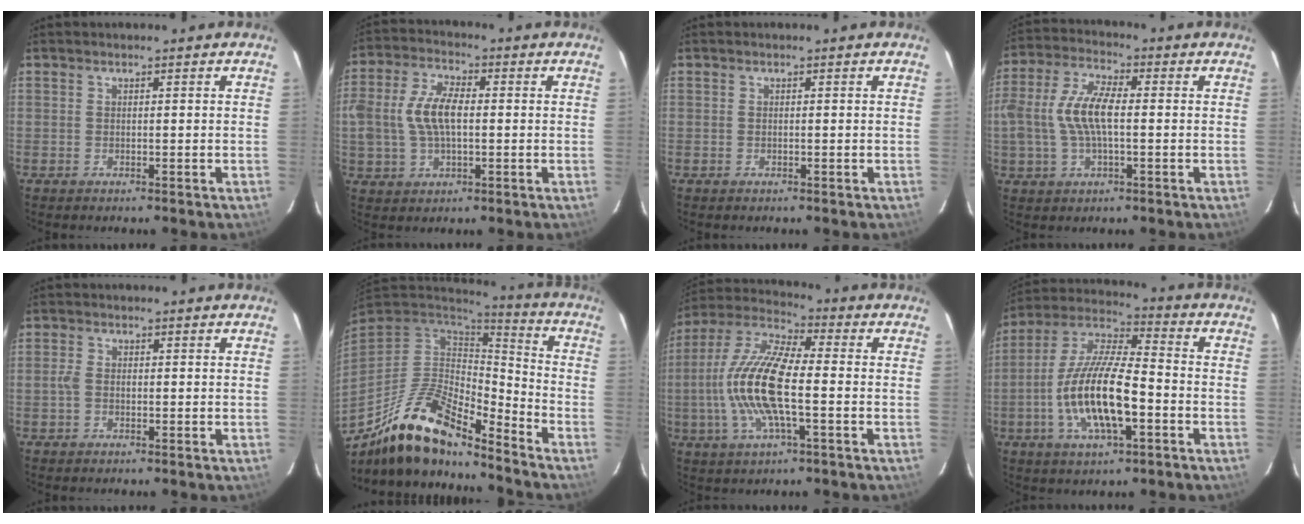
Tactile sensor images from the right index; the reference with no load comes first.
{"total": 10.2, "force": [0.1, 5.6, 8.5], "torque": [-0.176, 0.014, 0.001]}
{"total": 0.0}
{"total": 10.3, "force": [-0.5, 4.3, 9.3], "torque": [-0.198, 0.012, -0.009]}
{"total": 2.1, "force": [-0.4, 1.3, 1.6], "torque": [-0.038, 0.003, -0.008]}
{"total": 18.6, "force": [-13.7, 5.6, 11.3], "torque": [-0.220, -0.026, -0.255]}
{"total": 16.2, "force": [-2.4, 4.7, 15.4], "torque": [-0.314, 0.002, -0.055]}
{"total": 16.7, "force": [-4.7, 5.1, 15.1], "torque": [-0.306, -0.005, -0.091]}